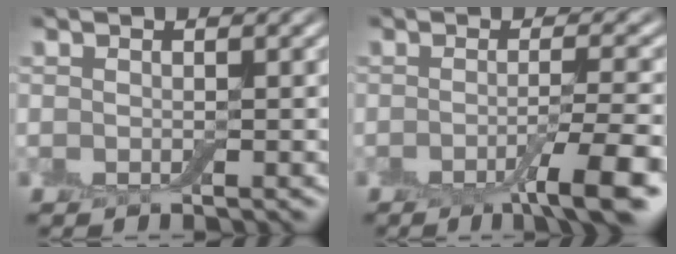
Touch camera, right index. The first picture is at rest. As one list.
[{"total": 5.7, "force": [-2.4, 1.0, 5.1], "torque": [-0.071, -0.004, -0.040]}]